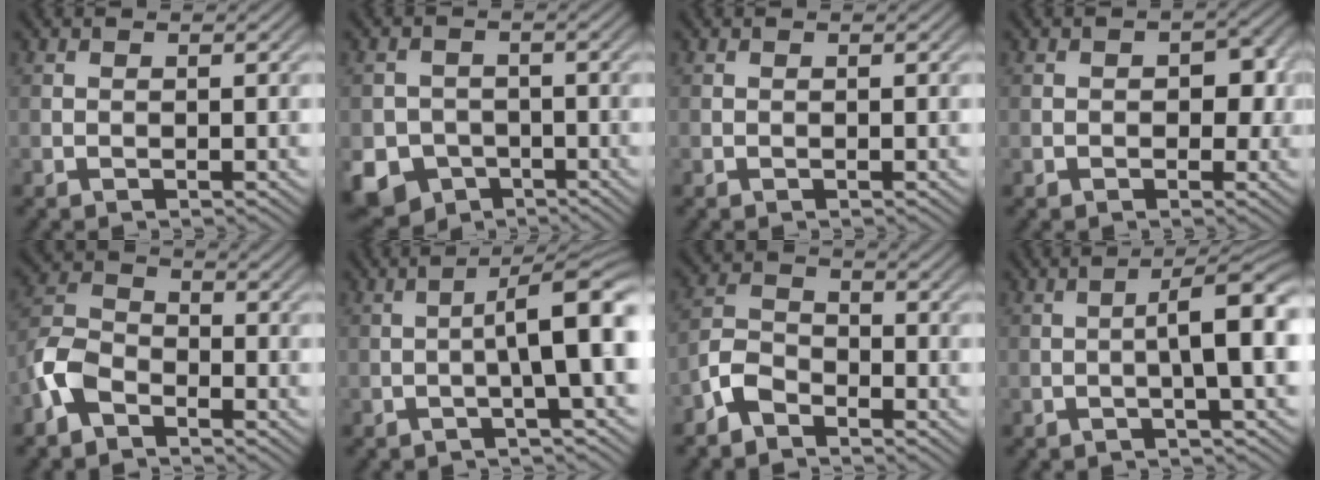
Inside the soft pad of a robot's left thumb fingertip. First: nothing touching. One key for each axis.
{"total": 9.0, "fx": -4.4, "fy": 7.4, "fz": 2.6, "tx": -0.056, "ty": -0.035, "tz": -0.092}
{"total": 0.0}
{"total": 3.2, "fx": -0.1, "fy": 2.3, "fz": 2.2, "tx": -0.032, "ty": -0.006, "tz": -0.002}
{"total": 5.8, "fx": -3.5, "fy": 3.2, "fz": 3.4, "tx": -0.079, "ty": 0.004, "tz": -0.089}
{"total": 7.1, "fx": -0.7, "fy": 1.1, "fz": 7.0, "tx": -0.103, "ty": 0.021, "tz": -0.021}
{"total": 4.3, "fx": -3.2, "fy": 2.1, "fz": 2.0, "tx": -0.042, "ty": 0.003, "tz": -0.082}
{"total": 5.6, "fx": -0.3, "fy": 0.8, "fz": 5.6, "tx": -0.086, "ty": 0.014, "tz": -0.010}